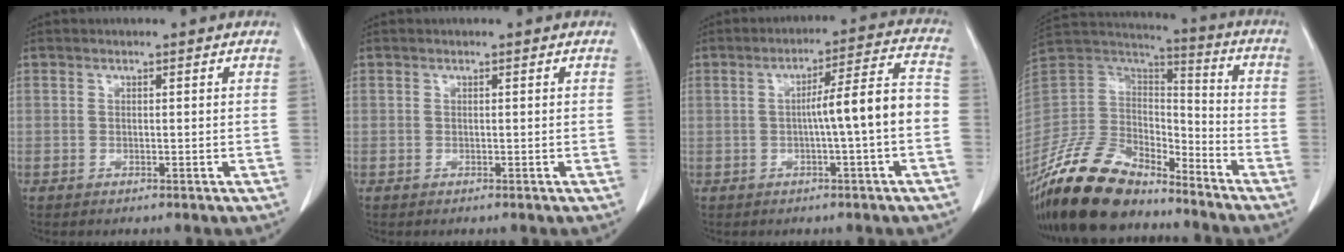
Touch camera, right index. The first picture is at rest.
{"total": 0.0}
{"total": 8.9, "force": [-1.4, -0.4, 8.8], "torque": [-0.128, 0.025, -0.021]}
{"total": 20.5, "force": [-16.8, 7.3, 9.2], "torque": [-0.201, 0.008, -0.320]}